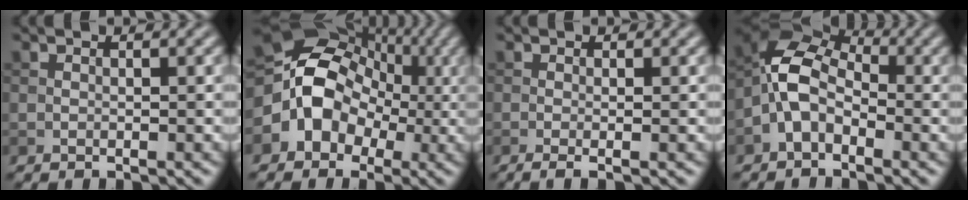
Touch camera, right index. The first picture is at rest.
{"total": 8.7, "force": [-1.4, 7.1, 4.7], "torque": [-0.060, 0.005, -0.048]}
{"total": 2.0, "force": [-0.4, 0.6, 1.8], "torque": [-0.024, -0.005, -0.010]}
{"total": 5.6, "force": [-1.7, 3.6, 4.0], "torque": [-0.082, 0.017, -0.050]}